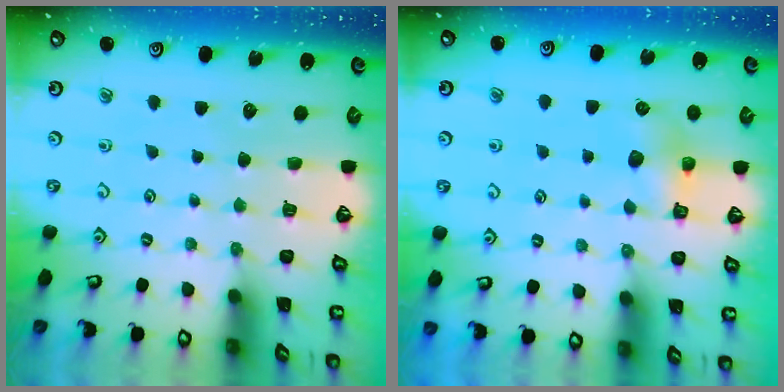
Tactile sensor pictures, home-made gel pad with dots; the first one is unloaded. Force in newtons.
{"total": 6.5, "press": 6.5, "slide": 0.7}